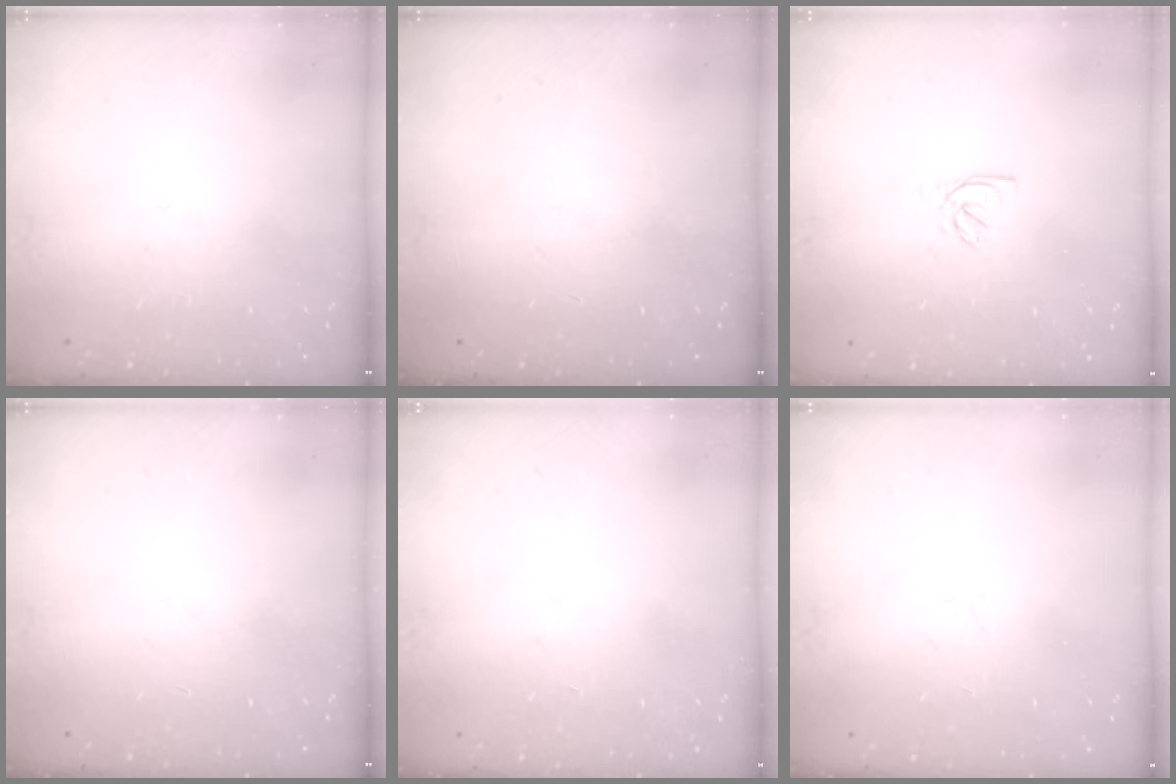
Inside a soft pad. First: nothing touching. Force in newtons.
{"total": 0.0}
{"total": 2.0, "press": 2.0, "slide": 0.4}
{"total": 0.0}
{"total": 1.0, "press": 0.9, "slide": 0.2}
{"total": 0.9, "press": 0.9, "slide": 0.2}